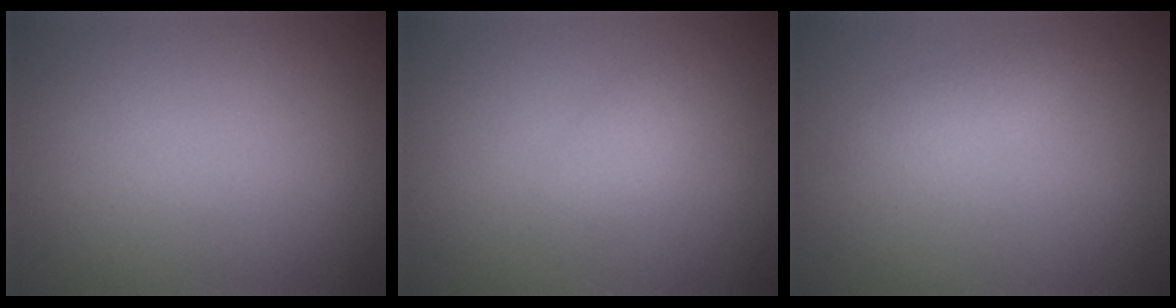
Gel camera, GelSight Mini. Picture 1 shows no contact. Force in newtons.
{"total": 2.5, "press": 2.4, "slide": 0.3}
{"total": 1.2, "press": 1.2, "slide": 0.0}